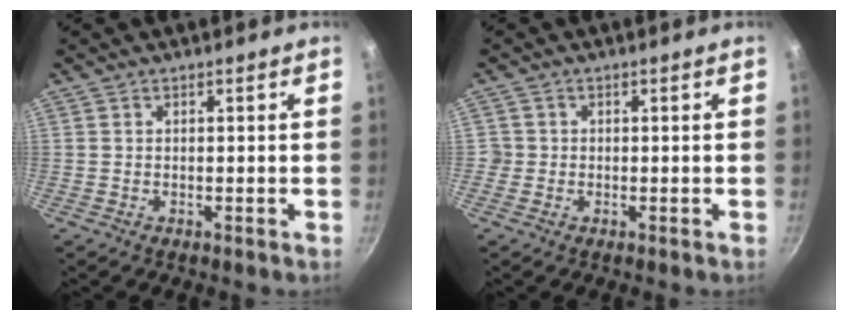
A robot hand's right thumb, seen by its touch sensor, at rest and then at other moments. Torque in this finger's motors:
{"motor_torque": [0.16, 0.07, 0.30, 0.07, 0.05]}